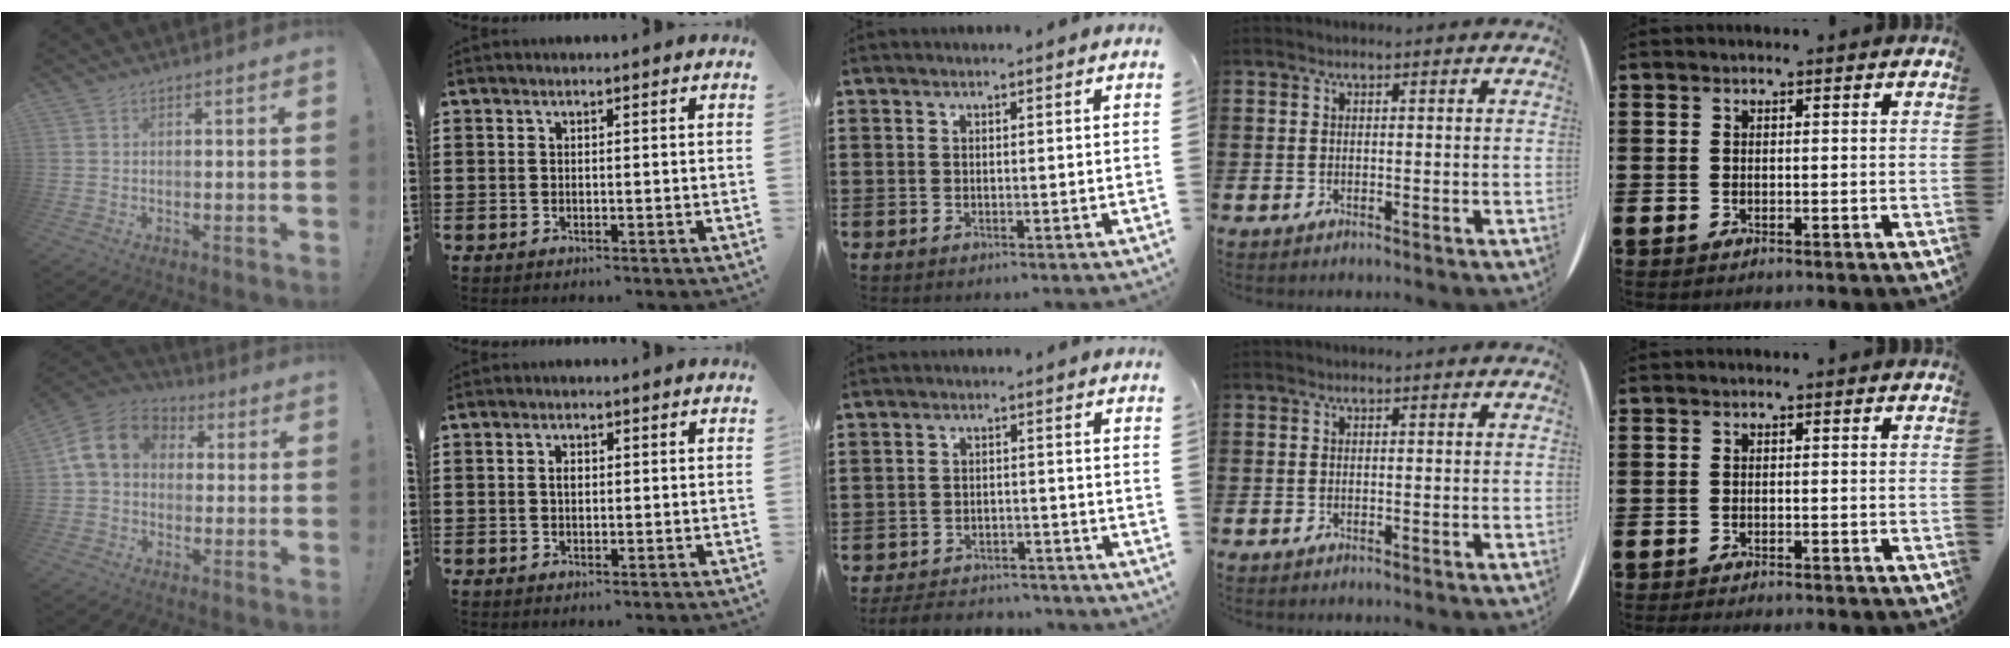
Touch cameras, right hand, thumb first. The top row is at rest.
{"thumb": {"total": 13.7, "force": [2.8, 10.9, 7.9], "torque": [-0.123, 0.011, 0.060]}, "index": {"total": 1.3, "force": [0.2, 0.7, 1.1], "torque": [-0.022, 0.004, 0.002]}, "middle": {"total": 3.9, "force": [-3.8, 0.7, 0.1], "torque": [-0.014, 0.001, -0.083]}, "little": {"total": 0.6, "force": [-0.6, 0.0, 0.1], "torque": [-0.003, -0.004, -0.011]}}